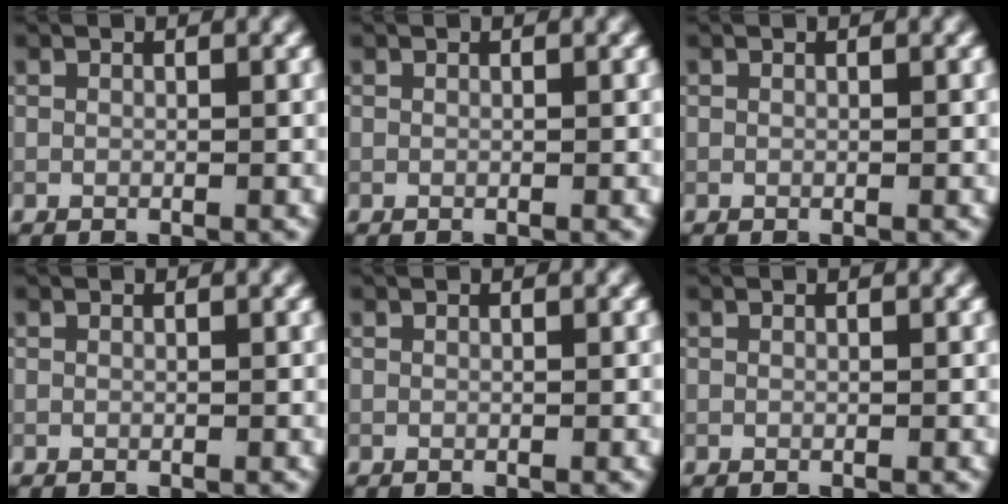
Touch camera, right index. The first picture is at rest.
{"total": 0.0}
{"total": 0.0}
{"total": 0.0}
{"total": 0.0}
{"total": 0.0}